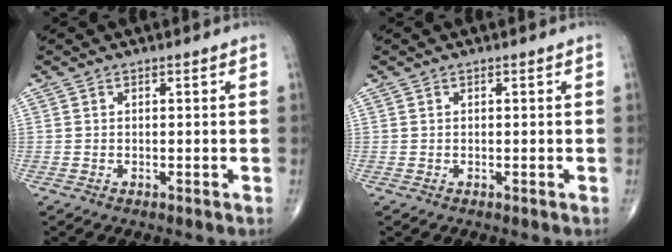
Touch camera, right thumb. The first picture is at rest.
{"total": 0.0}